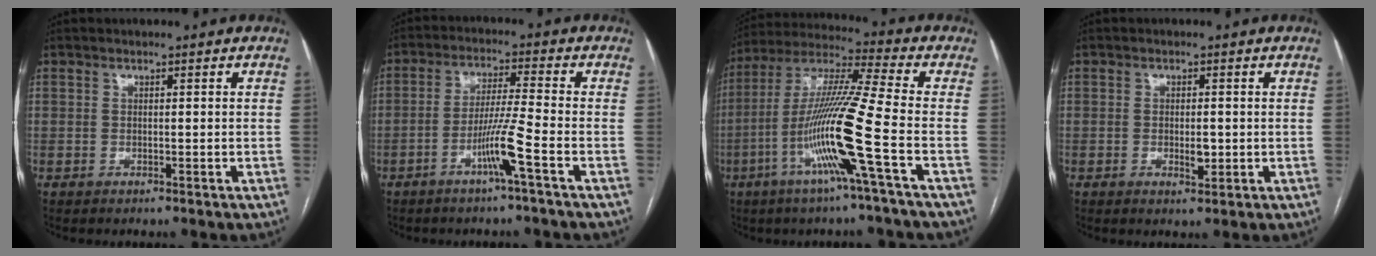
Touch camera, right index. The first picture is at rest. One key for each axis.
{"total": 6.8, "fx": -3.2, "fy": -1.1, "fz": 5.9, "tx": -0.114, "ty": -0.002, "tz": -0.063}
{"total": 15.7, "fx": -5.3, "fy": -1.7, "fz": 14.7, "tx": -0.290, "ty": -0.011, "tz": -0.110}
{"total": 2.5, "fx": -0.3, "fy": 1.1, "fz": 2.3, "tx": -0.037, "ty": -0.002, "tz": -0.002}